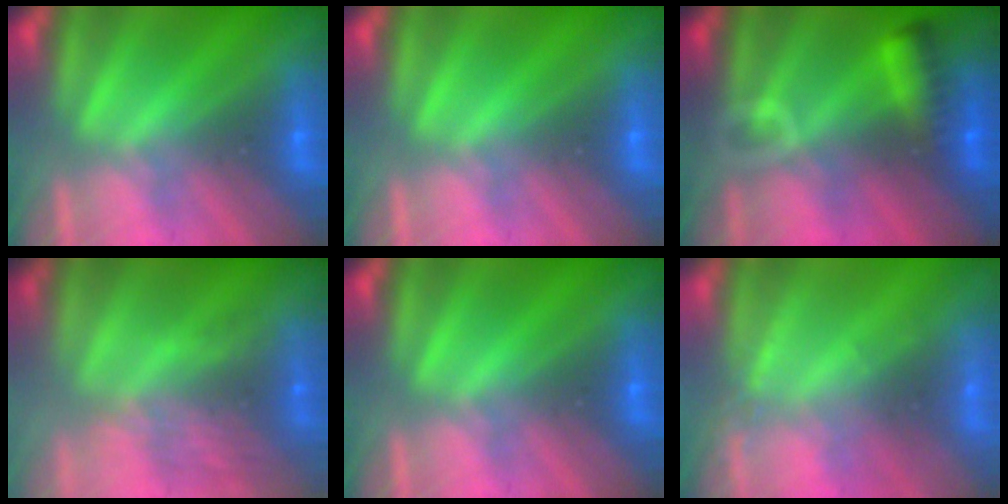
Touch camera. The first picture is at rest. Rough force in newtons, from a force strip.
{"total": 0.0}
{"total": 7.4}
{"total": 2.9}
{"total": 0.0}
{"total": 2.0}